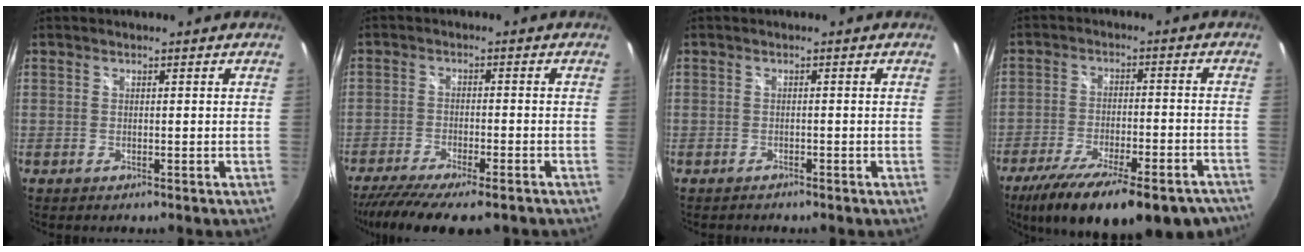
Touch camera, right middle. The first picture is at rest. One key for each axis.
{"total": 13.5, "fx": -10.9, "fy": 2.5, "fz": 7.6, "tx": -0.160, "ty": -0.046, "tz": -0.173}
{"total": 0.9, "fx": -0.9, "fy": 0.3, "fz": 0.1, "tx": -0.006, "ty": 0.001, "tz": -0.013}
{"total": 25.7, "fx": -19.6, "fy": 8.3, "fz": 14.5, "tx": -0.253, "ty": -0.039, "tz": -0.273}